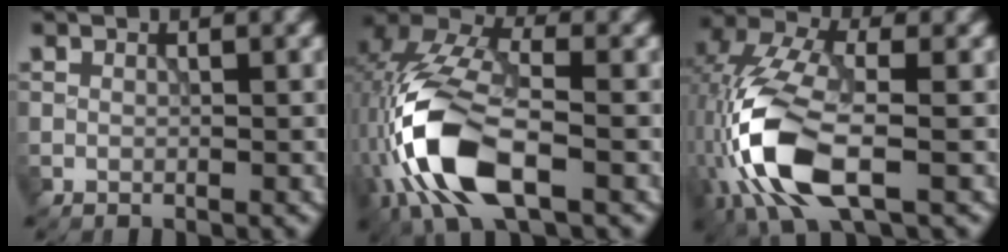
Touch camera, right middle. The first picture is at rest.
{"total": 10.8, "force": [-3.9, 5.2, 8.6], "torque": [-0.187, 0.007, -0.081]}
{"total": 9.7, "force": [-3.1, 4.8, 7.9], "torque": [-0.178, 0.006, -0.072]}